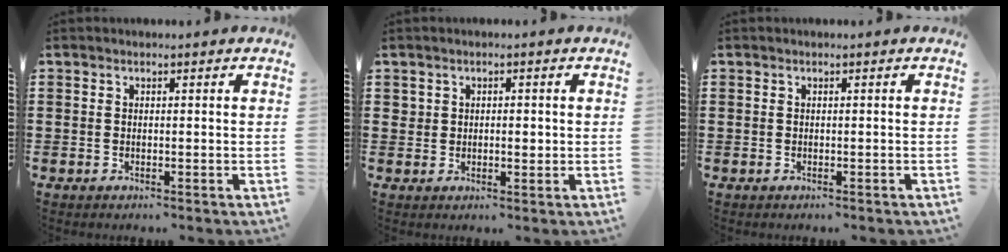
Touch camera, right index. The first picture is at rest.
{"total": 1.8, "force": [0.1, 1.3, 1.3], "torque": [-0.027, 0.007, -0.001]}
{"total": 0.0}